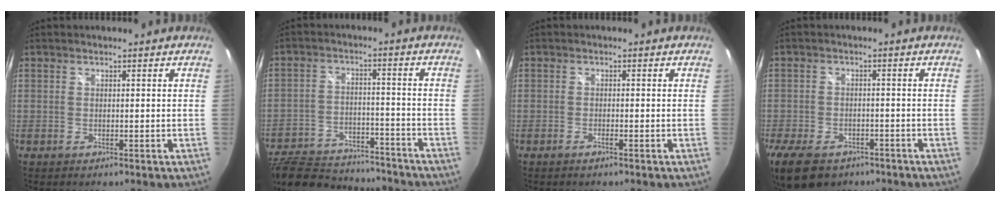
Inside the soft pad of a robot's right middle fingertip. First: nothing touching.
{"total": 22.3, "force": [-18.3, 8.8, 9.2], "torque": [-0.207, -0.004, -0.261]}
{"total": 1.7, "force": [-1.4, 0.1, 0.8], "torque": [-0.024, 0.001, -0.029]}
{"total": 11.7, "force": [-7.9, 6.4, 5.9], "torque": [-0.148, -0.025, -0.134]}